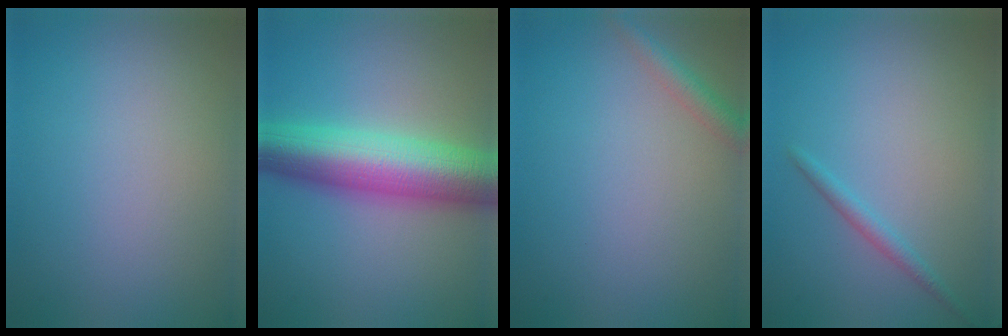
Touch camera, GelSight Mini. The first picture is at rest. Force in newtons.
{"total": 9.8, "press": 9.8, "slide": 0.1}
{"total": 1.9, "press": 1.9, "slide": 0.0}
{"total": 1.3, "press": 1.3, "slide": 0.0}